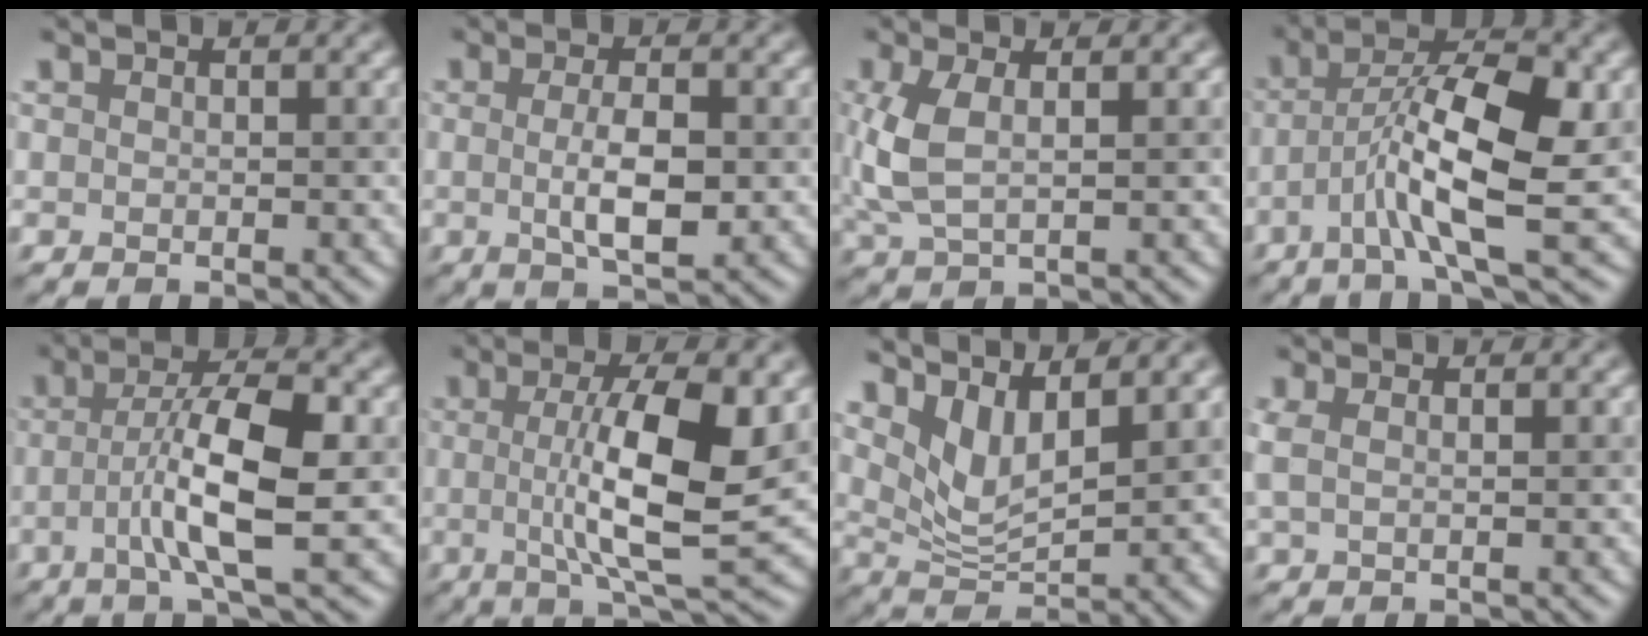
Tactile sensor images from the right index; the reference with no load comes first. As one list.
[{"total": 3.9, "force": [-0.1, 1.1, 3.7], "torque": [-0.073, -0.003, -0.001]}, {"total": 4.2, "force": [0.6, 2.0, 3.7], "torque": [-0.102, 0.002, 0.014]}, {"total": 8.4, "force": [-1.9, 1.9, 8.0], "torque": [-0.141, 0.013, -0.041]}, {"total": 7.2, "force": [-1.0, 1.3, 7.0], "torque": [-0.123, 0.010, -0.022]}, {"total": 9.6, "force": [0.4, 2.4, 9.3], "torque": [-0.146, -0.007, 0.011]}, {"total": 5.2, "force": [3.0, 1.8, 3.8], "torque": [-0.083, -0.014, 0.066]}, {"total": 1.4, "force": [0.5, 0.4, 1.2], "torque": [-0.029, 0.005, 0.010]}]